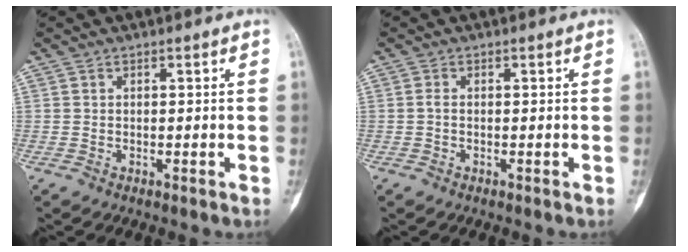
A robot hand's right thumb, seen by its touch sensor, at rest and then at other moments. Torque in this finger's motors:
{"motor_torque": [-0.08, -0.10, 0.15, -0.15, -0.03]}